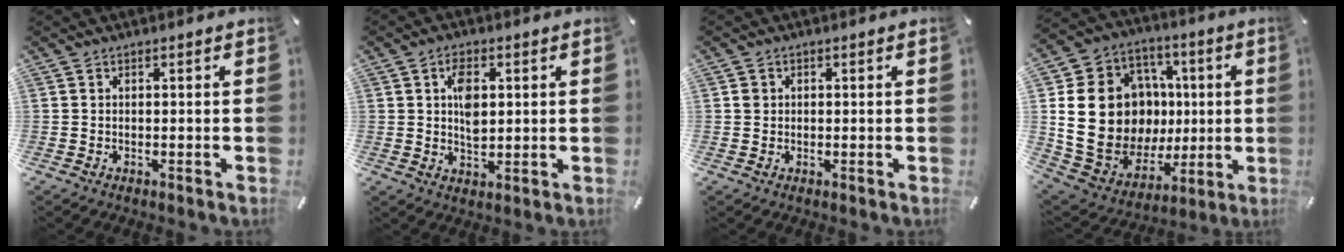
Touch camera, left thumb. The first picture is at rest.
{"total": 6.0, "force": [1.3, 3.7, 4.5], "torque": [-0.073, -0.001, 0.018]}
{"total": 1.3, "force": [0.1, 1.2, 0.3], "torque": [0.002, 0.002, -0.001]}
{"total": 25.5, "force": [3.3, 20.6, 14.7], "torque": [-0.285, -0.021, 0.101]}